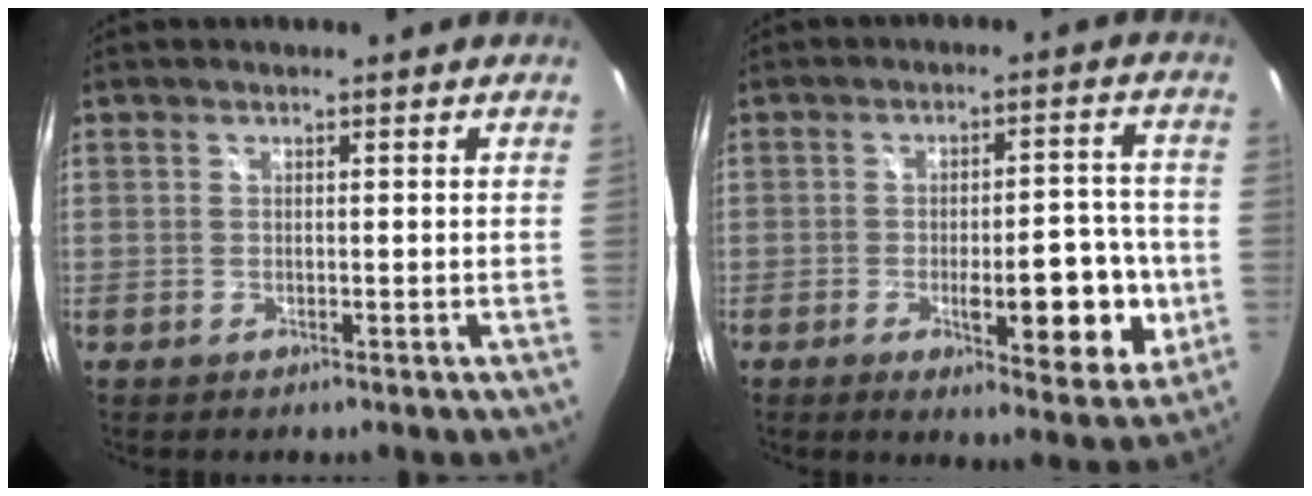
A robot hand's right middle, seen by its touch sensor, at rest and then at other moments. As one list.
[{"total": 12.7, "force": [-3.3, 4.1, 11.5], "torque": [-0.164, -0.010, -0.039]}]